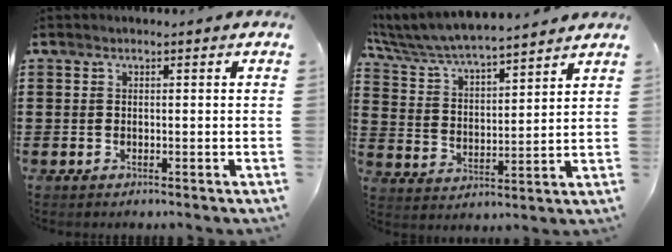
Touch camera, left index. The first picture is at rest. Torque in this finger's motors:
{"motor_torque": [1.06, -1.08, 0.86, 0.20]}